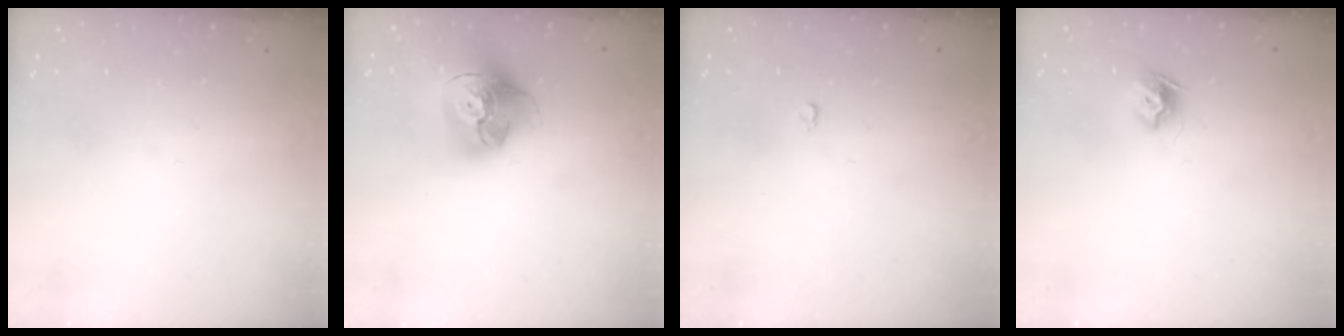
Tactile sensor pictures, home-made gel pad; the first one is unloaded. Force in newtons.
{"total": 18.3, "press": 18.2, "slide": 2.1}
{"total": 2.4, "press": 2.4, "slide": 0.2}
{"total": 7.5, "press": 7.5, "slide": 0.1}